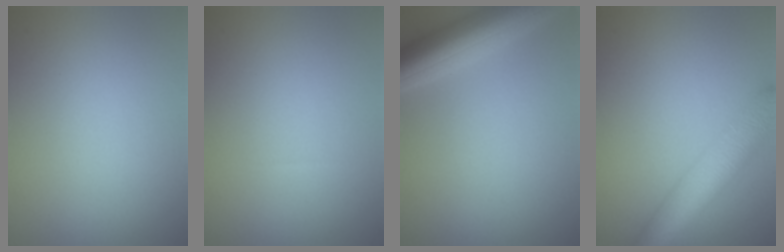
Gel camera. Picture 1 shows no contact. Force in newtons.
{"total": 0.0}
{"total": 7.0, "press": 6.9, "slide": 0.4}
{"total": 7.1, "press": 7.1, "slide": 0.3}